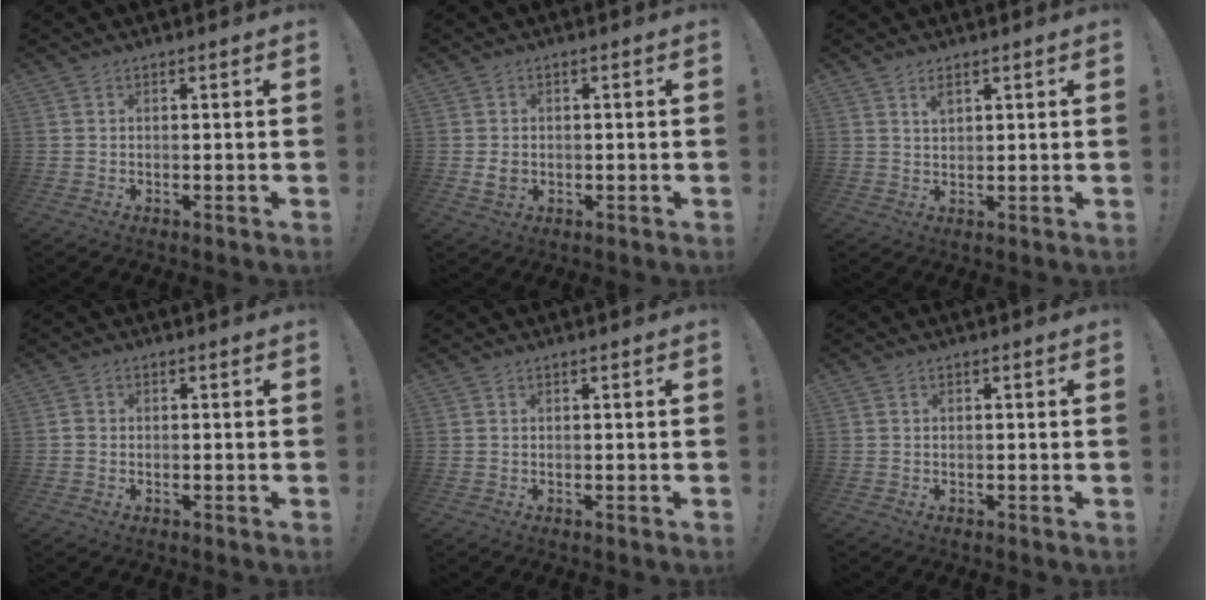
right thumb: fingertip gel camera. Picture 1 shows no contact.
{"total": 3.5, "force": [-0.3, 2.9, 2.1], "torque": [-0.025, -0.001, -0.006]}
{"total": 2.4, "force": [1.5, 1.2, 1.5], "torque": [-0.007, -0.010, 0.024]}
{"total": 1.2, "force": [-0.5, 1.0, 0.6], "torque": [-0.008, 0.005, -0.009]}
{"total": 0.0}
{"total": 0.0}